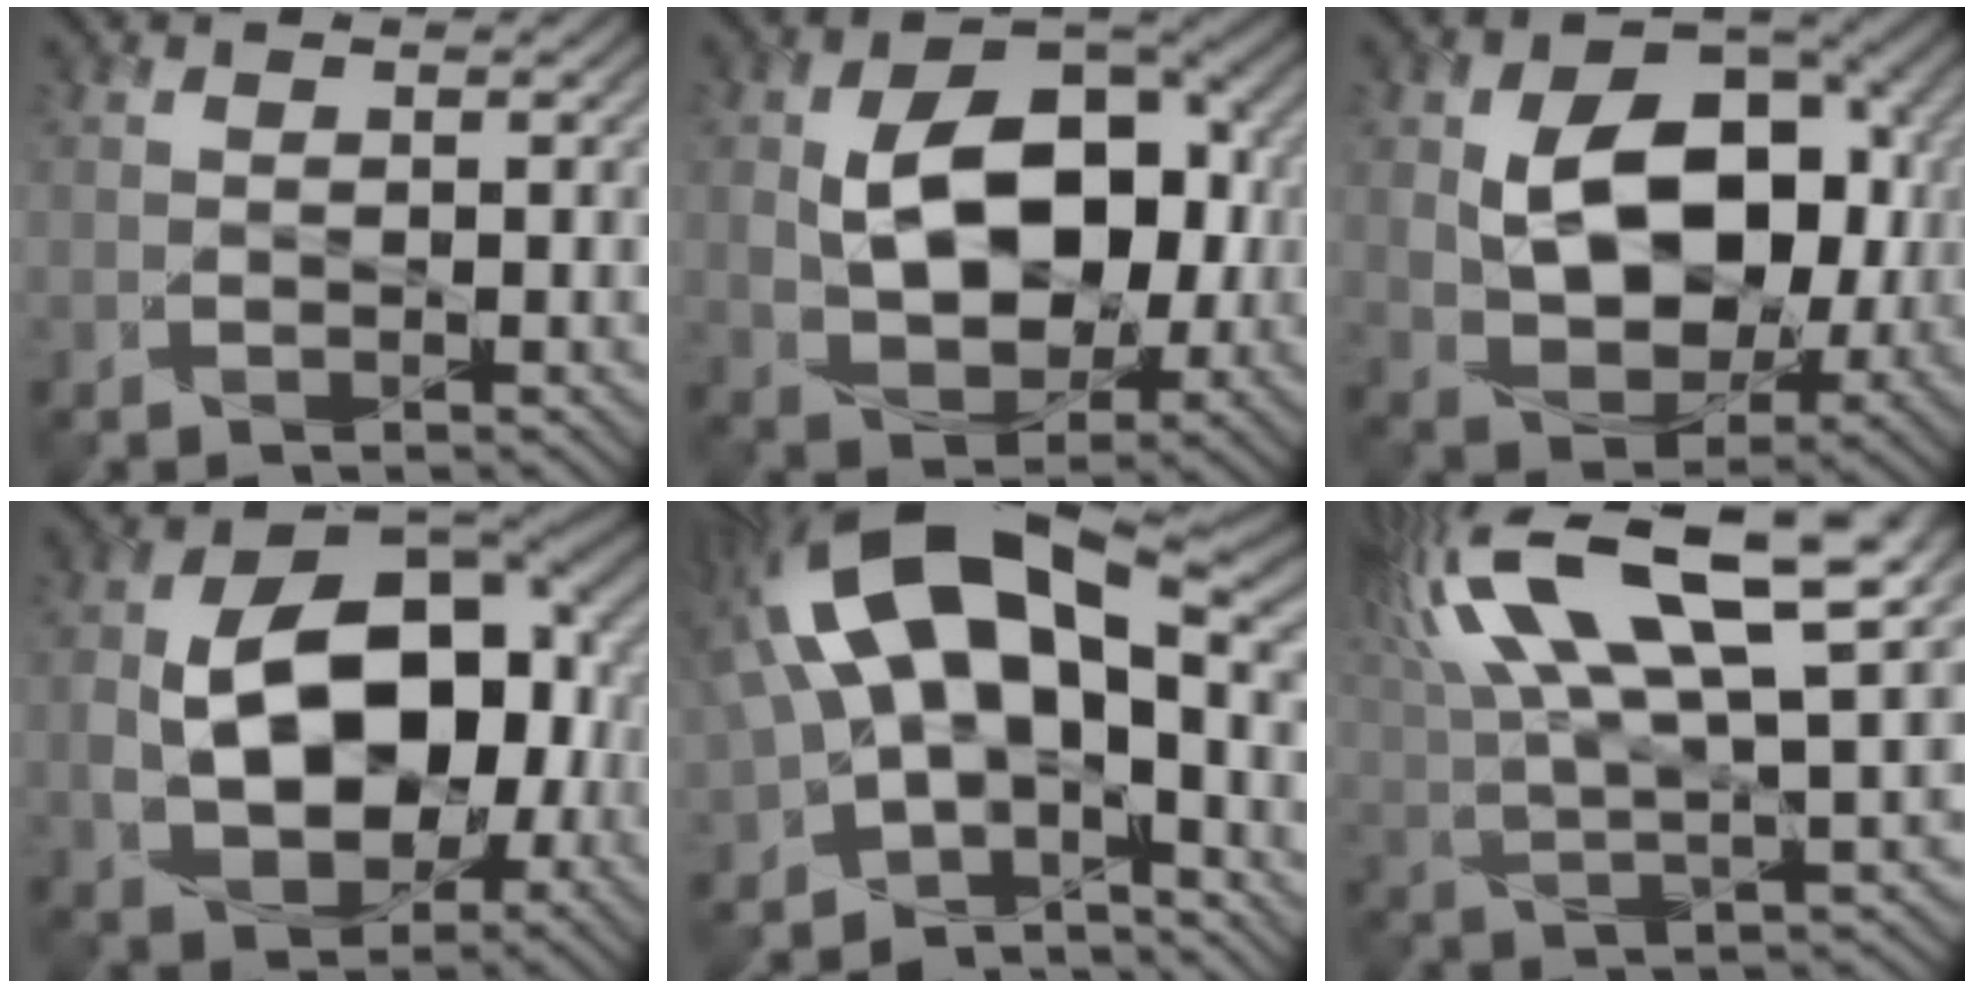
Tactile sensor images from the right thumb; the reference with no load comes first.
{"total": 12.5, "force": [-0.3, 8.4, 9.3], "torque": [-0.156, -0.001, 0.001]}
{"total": 13.5, "force": [0.5, 9.6, 9.5], "torque": [-0.161, -0.004, 0.019]}
{"total": 14.5, "force": [-1.4, 9.7, 10.7], "torque": [-0.185, -0.002, -0.022]}
{"total": 17.4, "force": [0.9, 9.3, 14.7], "torque": [-0.285, 0.003, 0.018]}
{"total": 19.2, "force": [8.5, 6.9, 15.8], "torque": [-0.317, 0.042, 0.137]}